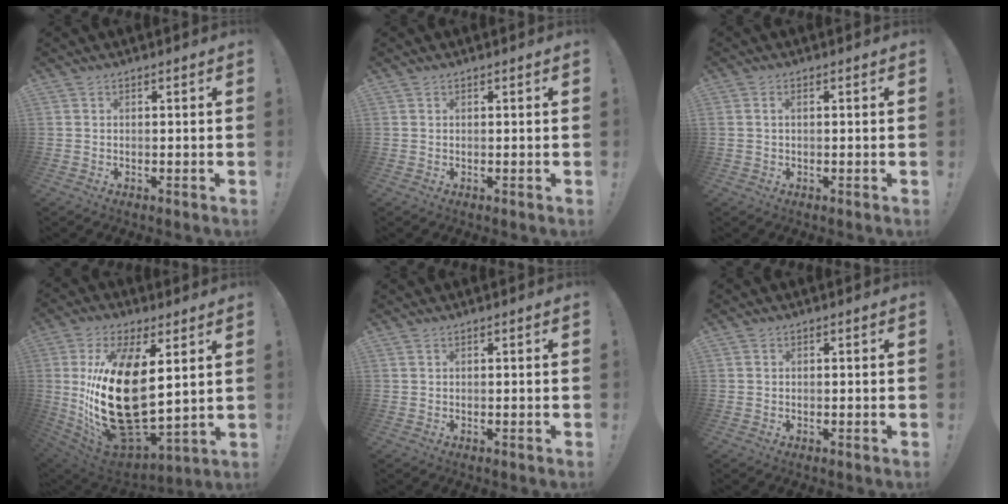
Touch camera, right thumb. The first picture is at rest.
{"total": 0.0}
{"total": 1.2, "force": [0.2, 0.4, 1.1], "torque": [-0.029, 0.005, 0.005]}
{"total": 26.4, "force": [4.5, 13.0, 22.5], "torque": [-0.454, -0.049, 0.096]}
{"total": 0.5, "force": [0.4, 0.2, 0.2], "torque": [0.004, -0.002, 0.006]}
{"total": 0.6, "force": [0.3, 0.5, -0.1], "torque": [-0.002, 0.005, 0.006]}